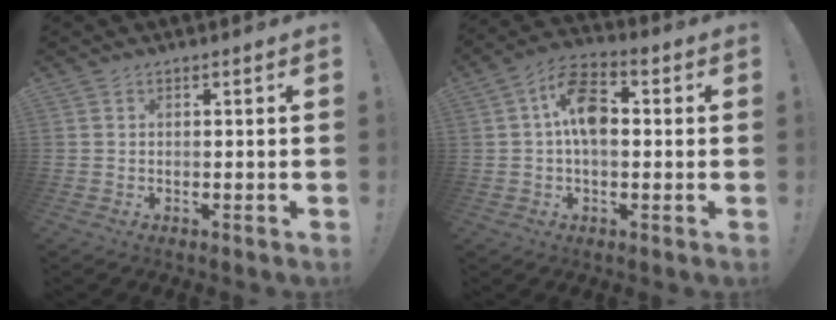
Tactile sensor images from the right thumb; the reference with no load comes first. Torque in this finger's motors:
{"motor_torque": [0.41, 0.43, 0.09, 0.12, 0.03]}